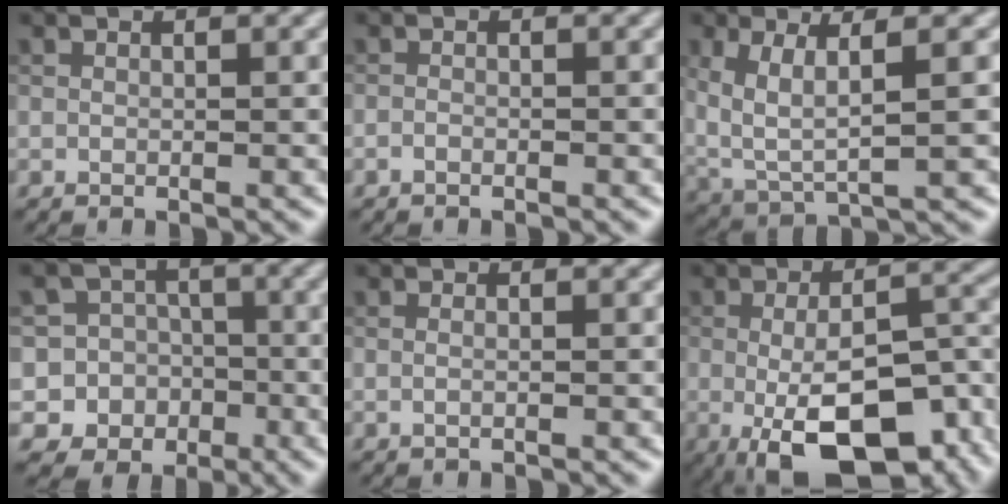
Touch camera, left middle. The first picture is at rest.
{"total": 0.6, "force": [-0.5, 0.2, 0.3], "torque": [-0.004, -0.002, -0.011]}
{"total": 5.4, "force": [1.5, 1.7, 4.9], "torque": [-0.108, -0.009, 0.034]}
{"total": 9.5, "force": [-3.3, 8.8, 1.3], "torque": [-0.029, 0.013, -0.074]}
{"total": 0.9, "force": [0.0, 0.3, 0.8], "torque": [-0.013, -0.011, -0.007]}
{"total": 14.3, "force": [-4.8, 6.4, 11.8], "torque": [-0.178, -0.026, -0.067]}